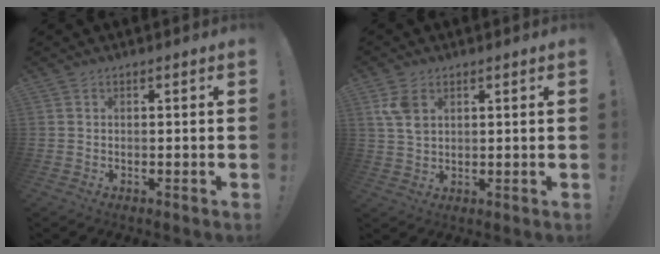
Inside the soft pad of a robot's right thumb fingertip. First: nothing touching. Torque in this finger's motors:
{"motor_torque": [0.81, 0.78, 0.74, 0.10, -0.01]}